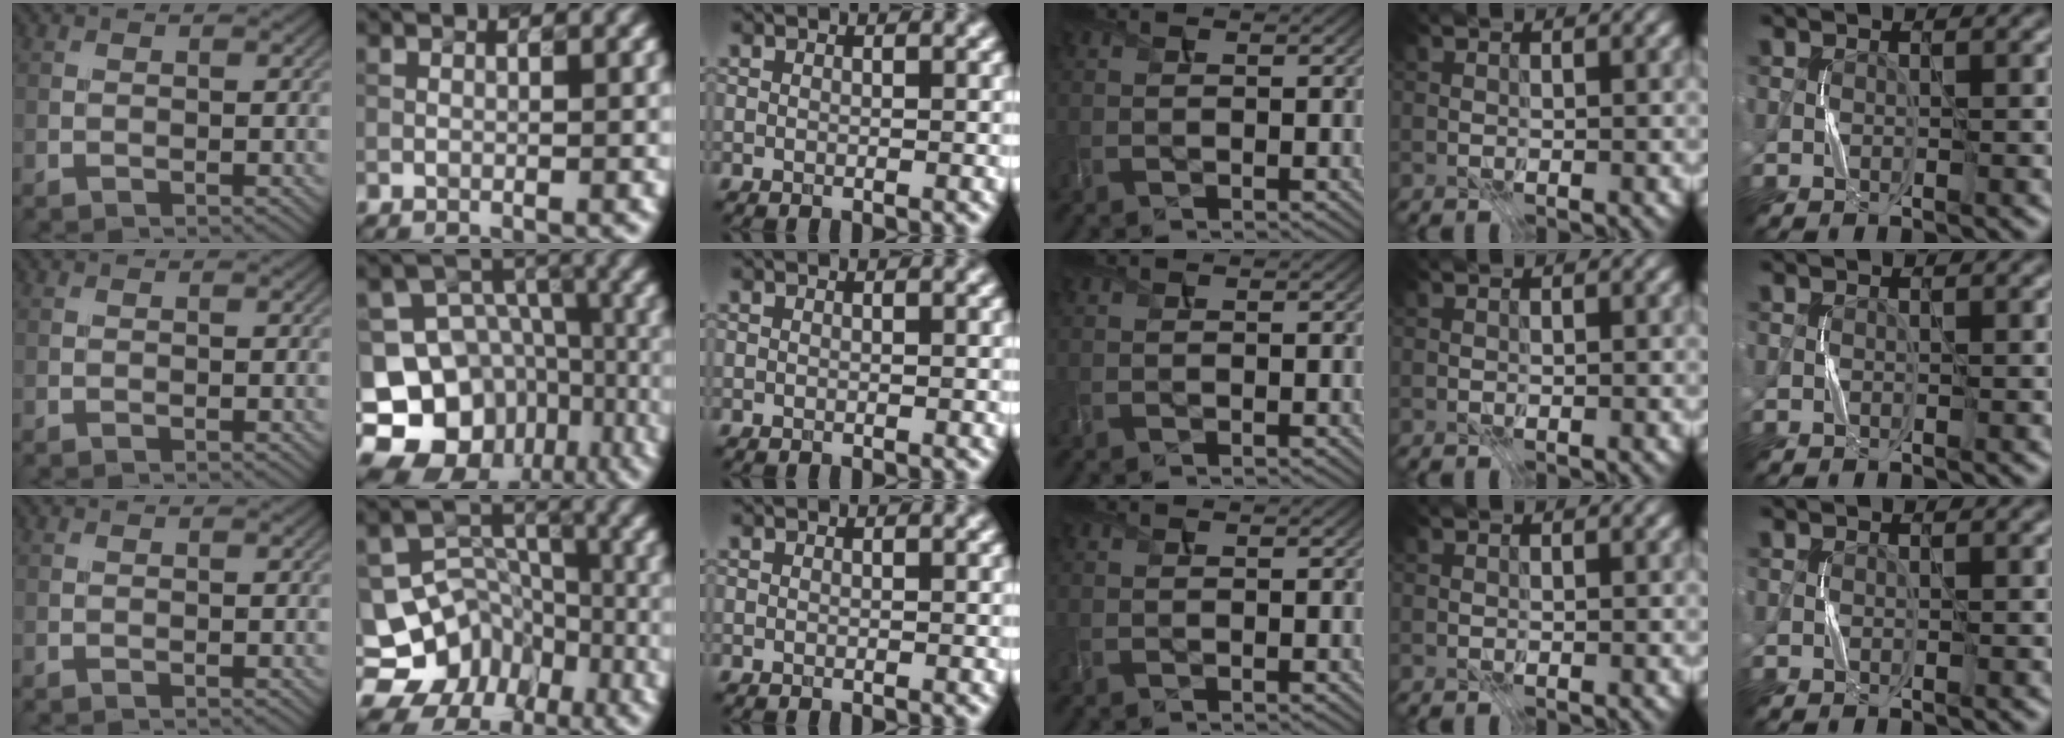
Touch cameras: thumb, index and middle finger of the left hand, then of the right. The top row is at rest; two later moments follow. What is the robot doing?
{"motion": "press", "object": "joystick"}